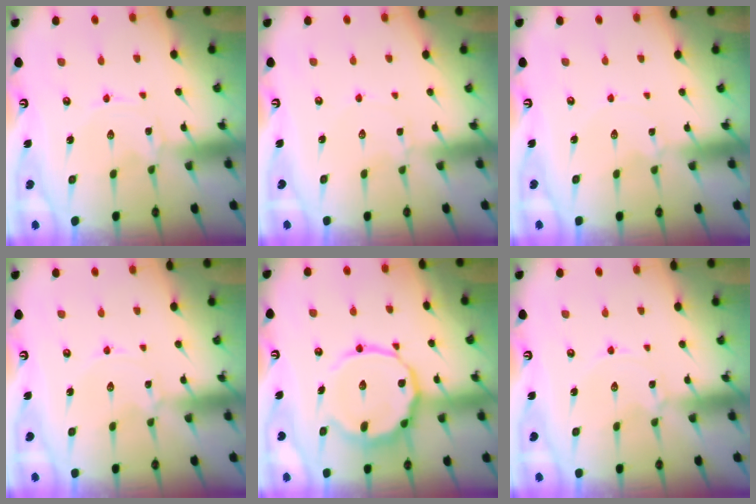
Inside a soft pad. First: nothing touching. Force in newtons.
{"total": 2.0, "press": 2.0, "slide": 0.3}
{"total": 0.6, "press": 0.5, "slide": 0.2}
{"total": 0.9, "press": 0.9, "slide": 0.2}
{"total": 14.5, "press": 14.5, "slide": 1.4}
{"total": 0.9, "press": 0.9, "slide": 0.2}